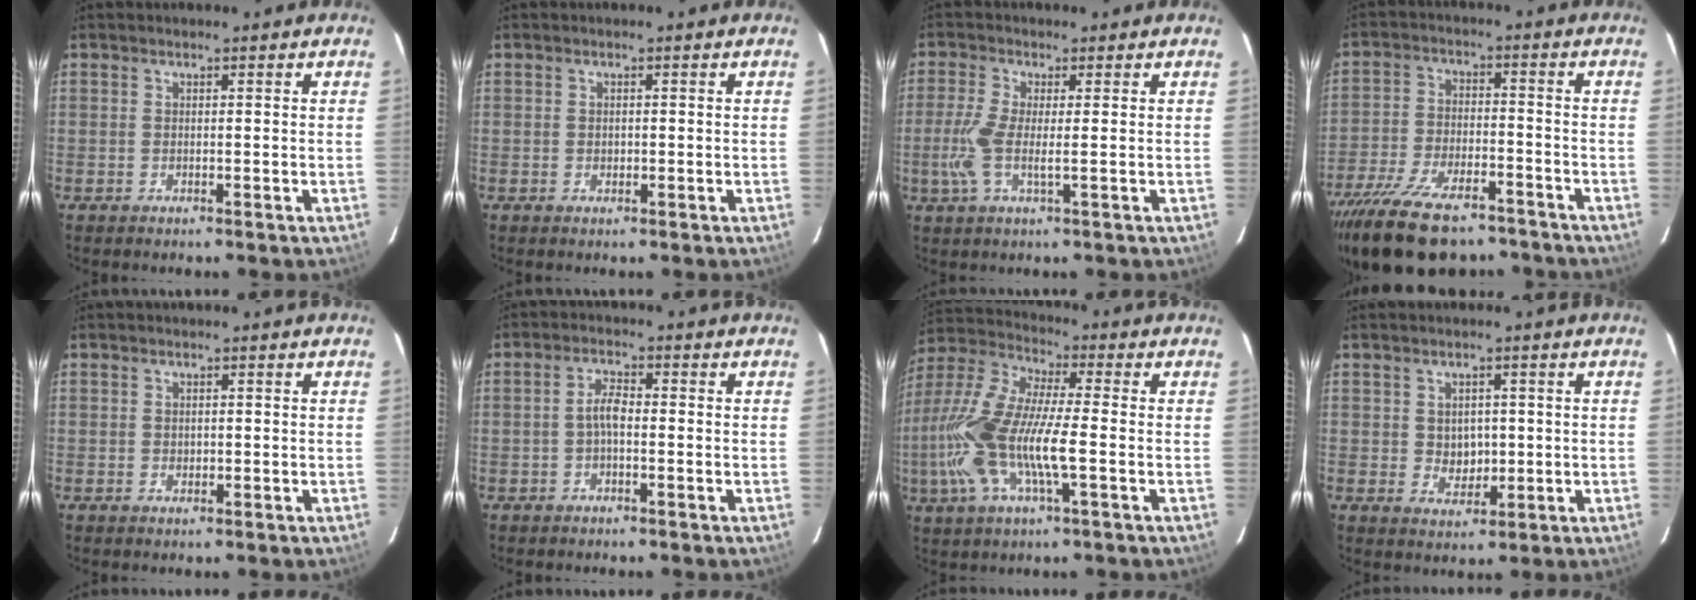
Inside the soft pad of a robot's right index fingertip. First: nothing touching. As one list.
[{"total": 0.8, "force": [-0.1, 0.8, 0.2], "torque": [-0.002, 0.001, 0.000]}, {"total": 6.1, "force": [-0.6, 1.2, 6.0], "torque": [-0.140, -0.002, -0.015]}, {"total": 19.6, "force": [-15.1, 7.7, 9.8], "torque": [-0.208, -0.029, -0.243]}, {"total": 0.9, "force": [0.0, 0.9, 0.2], "torque": [-0.001, 0.001, 0.002]}, {"total": 2.7, "force": [-0.8, 0.9, 2.4], "torque": [-0.052, 0.010, -0.016]}, {"total": 18.4, "force": [-3.4, 4.9, 17.4], "torque": [-0.365, -0.004, -0.073]}, {"total": 4.0, "force": [0.2, 3.6, 1.9], "torque": [-0.029, 0.001, 0.011]}]